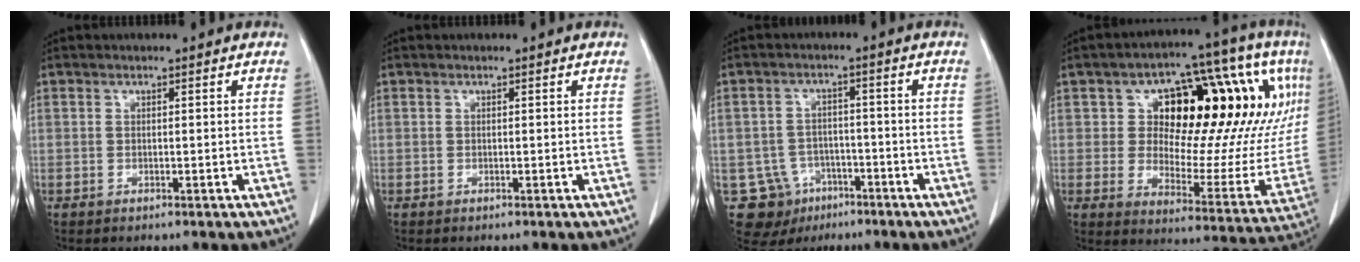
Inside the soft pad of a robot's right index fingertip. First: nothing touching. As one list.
[{"total": 0.0}, {"total": 8.6, "force": [-4.2, 7.4, 0.9], "torque": [-0.023, 0.015, -0.055]}, {"total": 26.6, "force": [8.6, 11.4, 22.4], "torque": [-0.269, 0.059, 0.138]}]